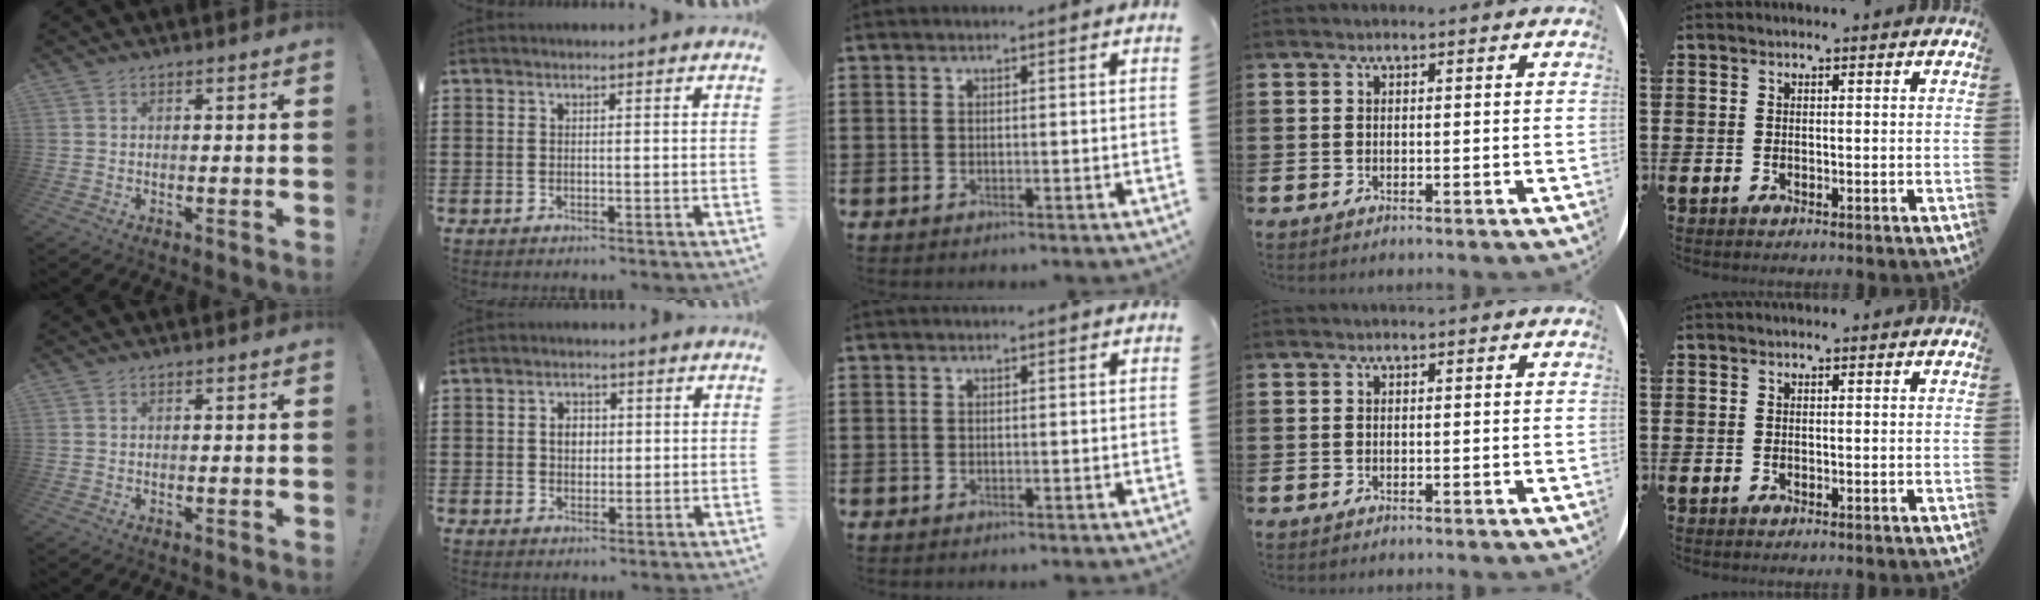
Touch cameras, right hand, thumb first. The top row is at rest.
{"index": {"total": 2.7, "force": [0.3, 2.0, 1.8], "torque": [-0.034, 0.005, 0.001]}}